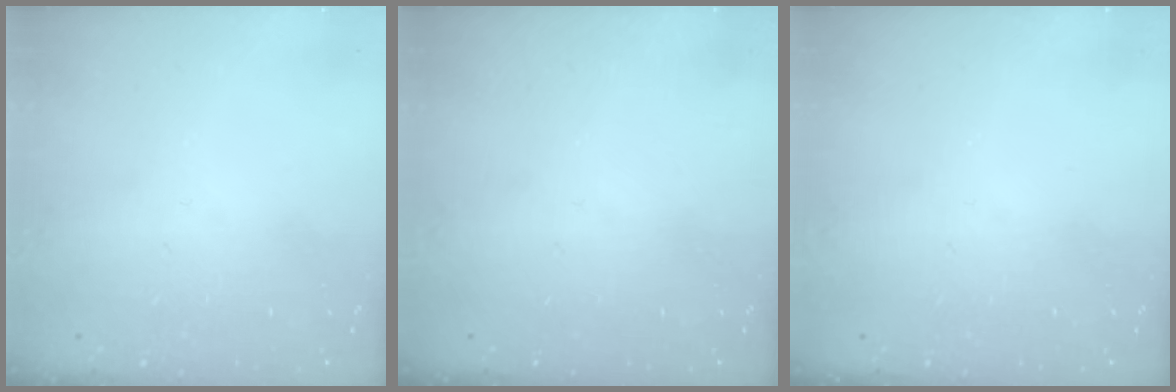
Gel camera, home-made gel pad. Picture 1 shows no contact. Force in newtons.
{"total": 0.0}
{"total": 0.0}